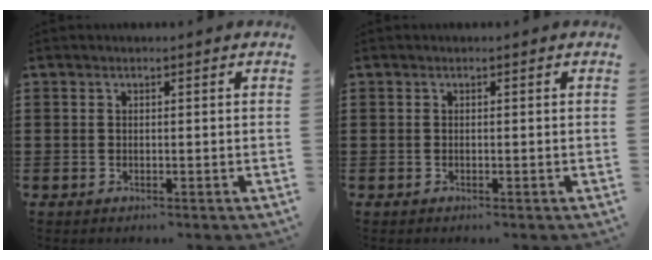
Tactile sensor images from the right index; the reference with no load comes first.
{"total": 0.0}